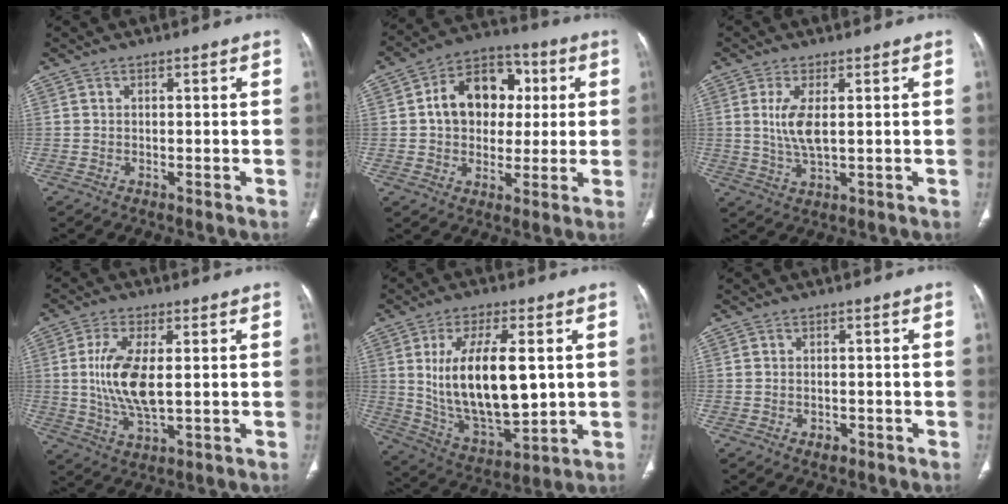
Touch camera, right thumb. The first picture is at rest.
{"total": 14.4, "force": [2.0, 11.0, 9.1], "torque": [-0.101, 0.018, 0.025]}
{"total": 6.0, "force": [1.0, 2.2, 5.5], "torque": [-0.124, -0.013, 0.024]}
{"total": 10.8, "force": [0.9, 4.4, 9.8], "torque": [-0.206, -0.014, 0.021]}
{"total": 18.8, "force": [2.4, 8.4, 16.6], "torque": [-0.279, -0.019, 0.058]}
{"total": 1.7, "force": [-0.9, 1.2, 0.8], "torque": [-0.010, 0.006, -0.010]}